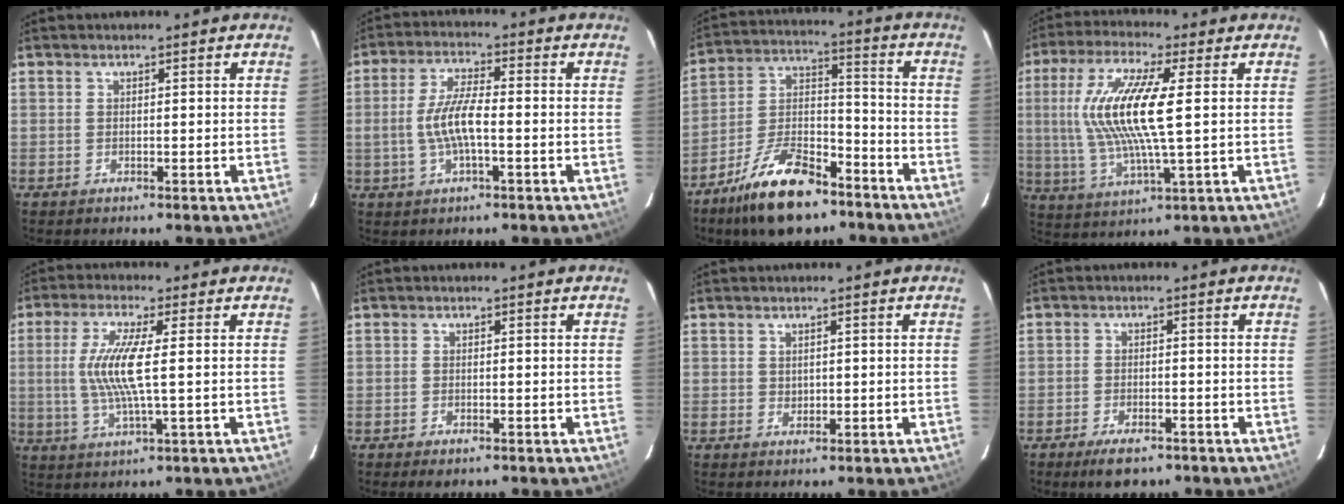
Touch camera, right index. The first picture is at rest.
{"total": 7.7, "force": [-1.4, 2.1, 7.3], "torque": [-0.148, 0.003, -0.026]}
{"total": 16.7, "force": [-11.3, 7.1, 10.0], "torque": [-0.200, 0.009, -0.196]}
{"total": 15.3, "force": [1.9, 2.8, 15.0], "torque": [-0.295, 0.000, 0.038]}
{"total": 9.3, "force": [0.4, 1.3, 9.2], "torque": [-0.183, -0.003, 0.008]}
{"total": 1.9, "force": [-1.4, 0.8, 1.0], "torque": [-0.025, -0.004, -0.025]}
{"total": 1.2, "force": [0.3, 1.1, 0.3], "torque": [-0.001, 0.001, 0.009]}
{"total": 5.9, "force": [-4.3, 2.3, 3.3], "torque": [-0.074, -0.007, -0.067]}